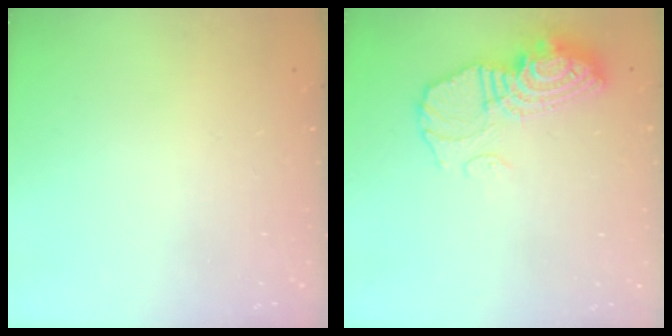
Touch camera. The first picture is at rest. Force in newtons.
{"total": 14.3, "press": 14.2, "slide": 1.4}